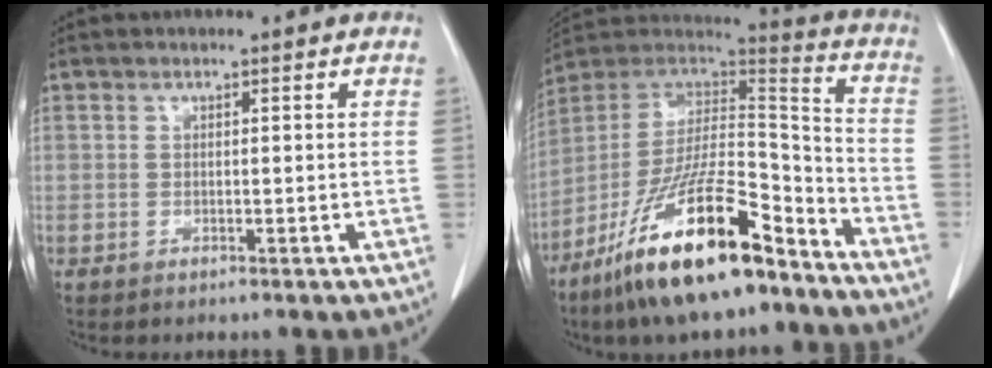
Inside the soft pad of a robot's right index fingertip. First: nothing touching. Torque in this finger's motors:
{"motor_torque": [1.75, -0.38, 1.05, 0.21]}